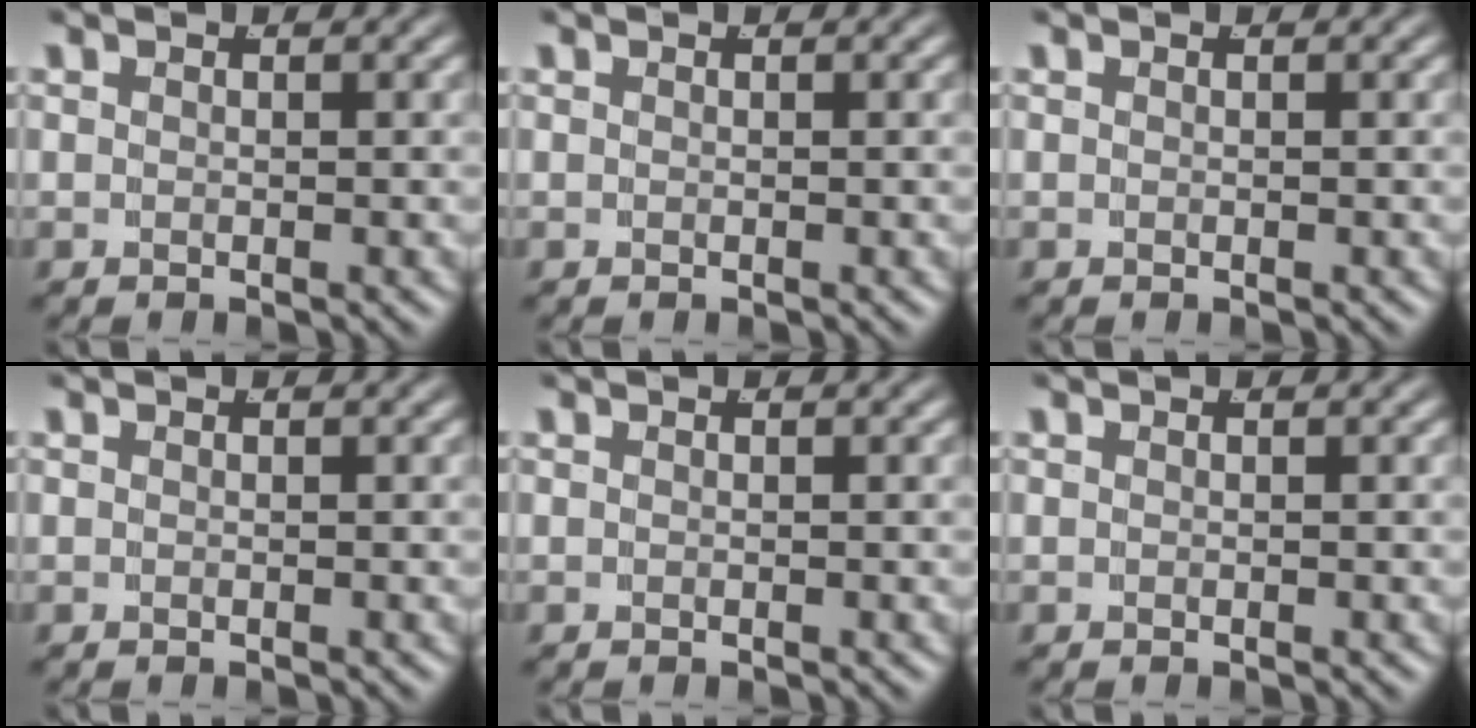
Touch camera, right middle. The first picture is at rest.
{"total": 0.0}
{"total": 0.0}
{"total": 0.0}
{"total": 0.0}
{"total": 0.0}